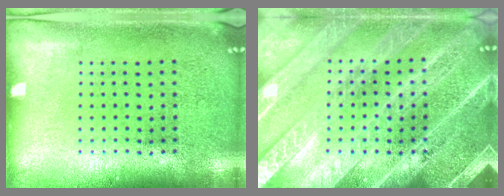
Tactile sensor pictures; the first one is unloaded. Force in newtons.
{"total": 5.4, "press": 5.3, "slide": 0.7}